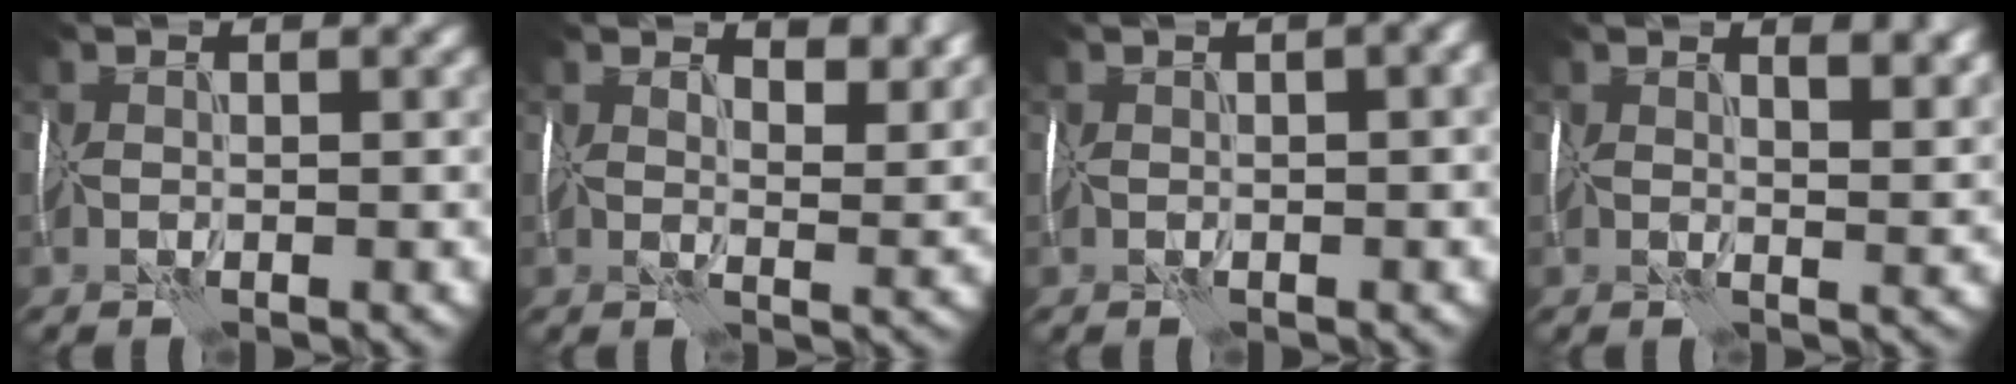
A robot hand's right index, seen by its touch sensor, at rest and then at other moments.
{"total": 5.4, "force": [3.9, 2.2, 3.0], "torque": [-0.039, 0.002, 0.044]}
{"total": 5.5, "force": [1.4, 2.6, 4.6], "torque": [-0.032, 0.028, 0.013]}
{"total": 5.6, "force": [2.9, 2.4, 4.2], "torque": [-0.029, 0.014, 0.034]}